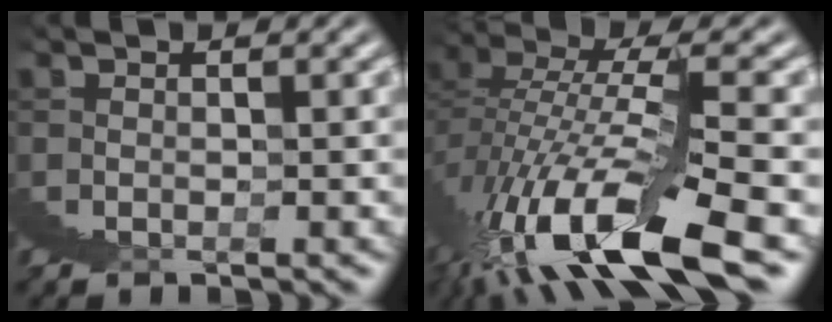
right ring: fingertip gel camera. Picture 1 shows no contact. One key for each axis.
{"total": 5.9, "fx": -1.1, "fy": 1.0, "fz": 5.7, "tx": -0.093, "ty": 0.001, "tz": -0.015}